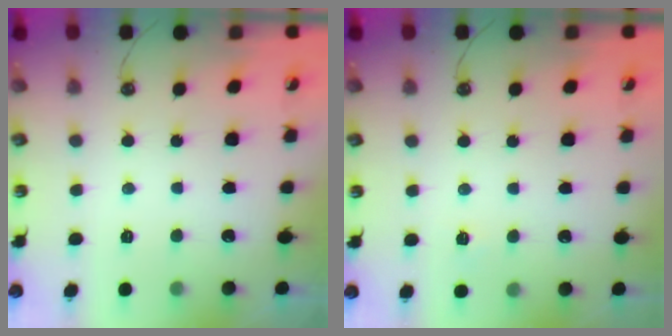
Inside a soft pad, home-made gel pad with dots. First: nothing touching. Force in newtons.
{"total": 2.7, "press": 2.6, "slide": 0.4}